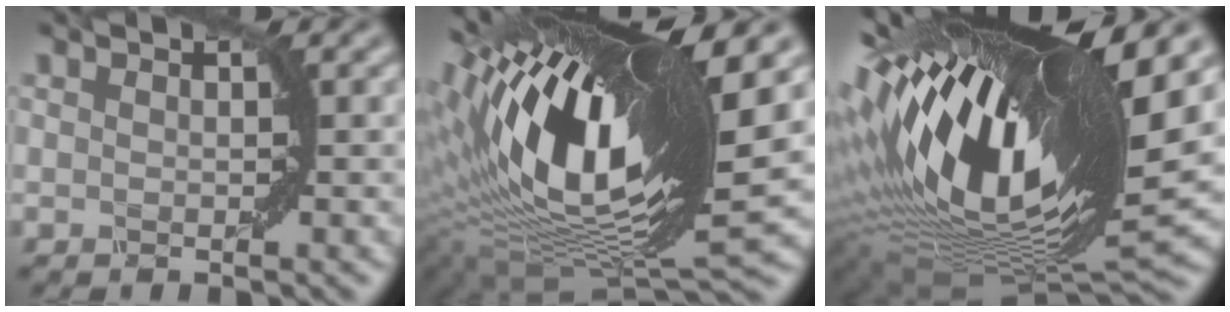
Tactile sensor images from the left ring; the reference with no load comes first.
{"total": 15.2, "force": [4.9, 5.6, 13.3], "torque": [-0.254, 0.010, 0.086]}
{"total": 17.7, "force": [4.1, 5.9, 16.2], "torque": [-0.294, 0.000, 0.082]}